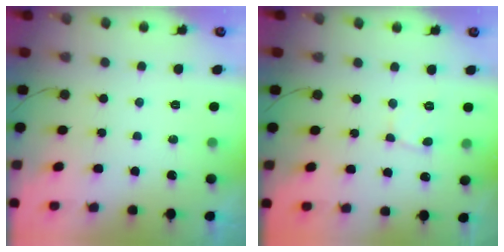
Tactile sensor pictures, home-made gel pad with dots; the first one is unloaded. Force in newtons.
{"total": 3.0, "press": 3.0, "slide": 0.3}